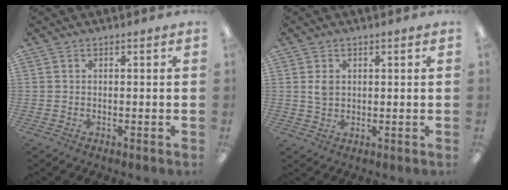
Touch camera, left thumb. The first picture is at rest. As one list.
[{"total": 3.1, "force": [1.0, 2.2, 1.9], "torque": [-0.032, 0.000, 0.015]}]